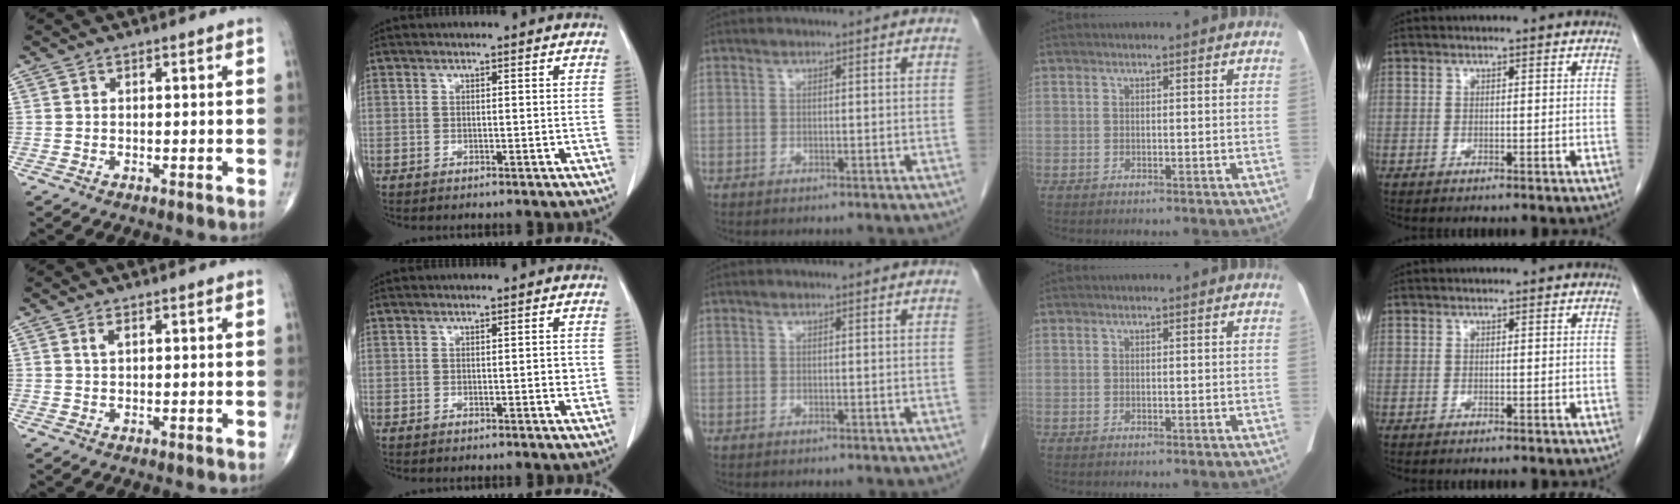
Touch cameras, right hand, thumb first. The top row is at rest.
{"thumb": {"total": 1.3, "force": [0.6, 0.5, 1.0], "torque": [-0.023, 0.004, 0.012]}, "index": {"total": 1.2, "force": [-0.1, 0.4, 1.1], "torque": [-0.014, 0.001, -0.001]}}